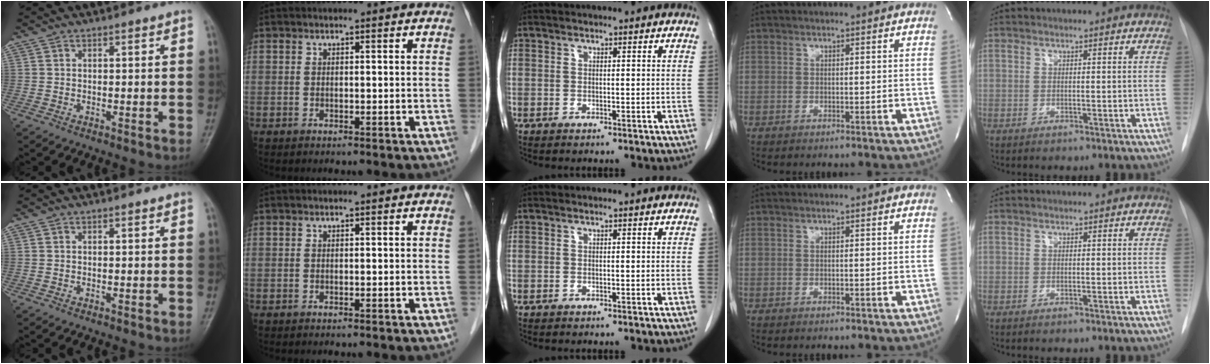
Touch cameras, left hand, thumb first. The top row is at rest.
{}